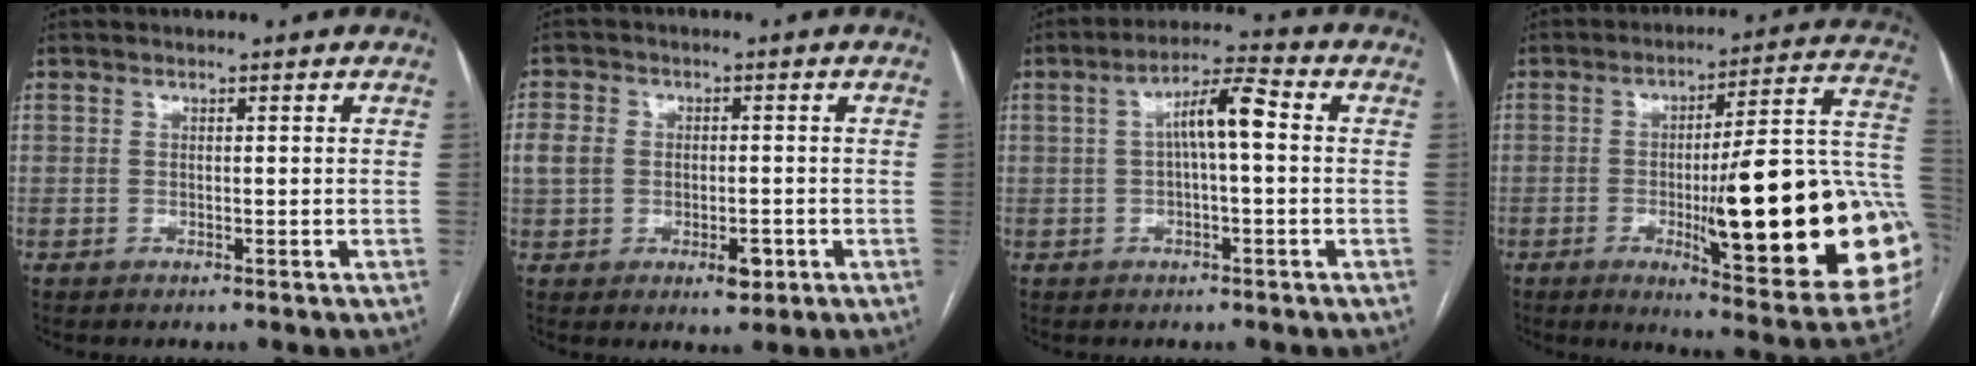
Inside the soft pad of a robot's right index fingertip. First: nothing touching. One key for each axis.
{"total": 7.2, "fx": -1.3, "fy": 5.1, "fz": 4.9, "tx": -0.084, "ty": 0.012, "tz": -0.013}
{"total": 6.9, "fx": 0.7, "fy": 1.1, "fz": 6.8, "tx": -0.120, "ty": 0.026, "tz": 0.009}
{"total": 28.8, "fx": -4.4, "fy": 3.4, "fz": 28.2, "tx": -0.288, "ty": -0.004, "tz": -0.064}